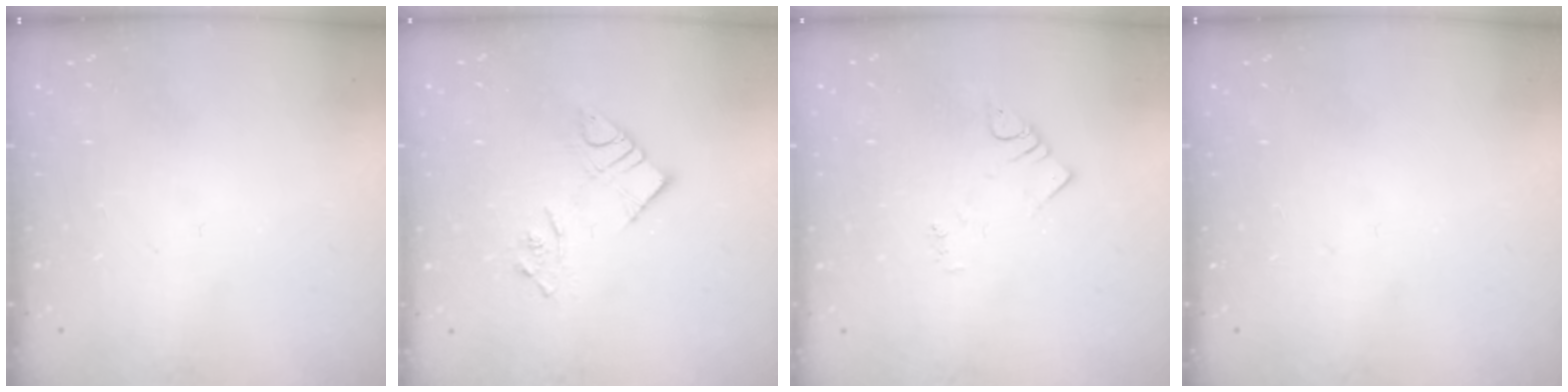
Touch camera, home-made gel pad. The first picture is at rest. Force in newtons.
{"total": 9.2, "press": 9.2, "slide": 0.6}
{"total": 3.0, "press": 2.9, "slide": 0.5}
{"total": 0.0}